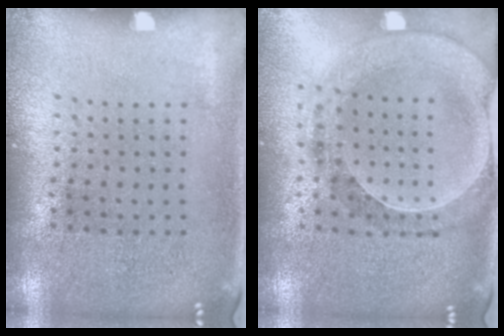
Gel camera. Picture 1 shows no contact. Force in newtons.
{"total": 0.8, "press": 0.7, "slide": 0.3}